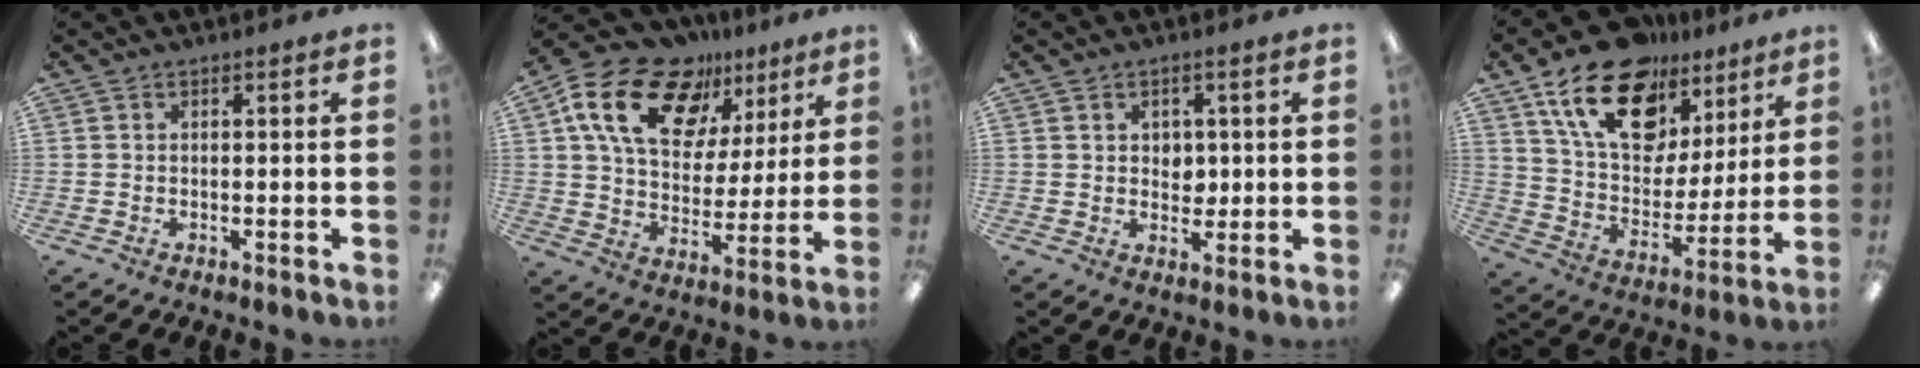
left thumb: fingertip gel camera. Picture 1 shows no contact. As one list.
[{"total": 20.4, "force": [10.9, 12.8, 11.5], "torque": [-0.193, -0.043, 0.197]}, {"total": 3.3, "force": [1.0, 2.7, 1.6], "torque": [-0.020, 0.000, 0.013]}, {"total": 20.8, "force": [13.2, 12.0, 10.7], "torque": [-0.191, -0.061, 0.236]}]